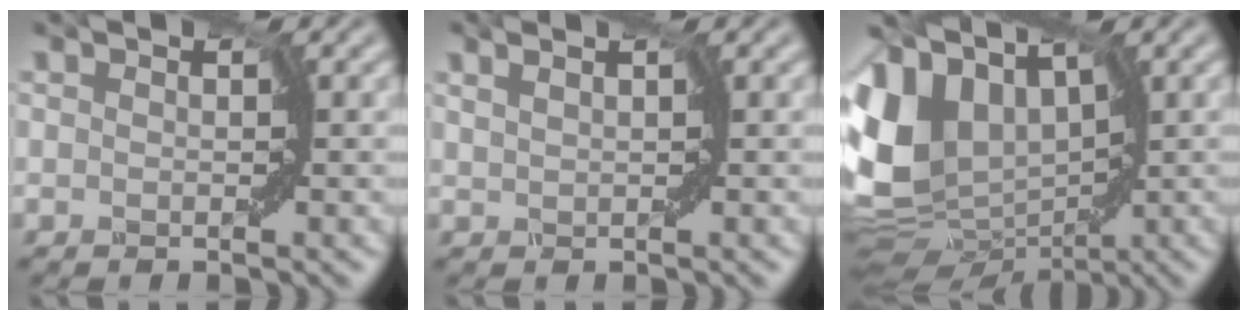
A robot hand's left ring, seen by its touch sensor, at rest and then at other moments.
{"total": 0.6, "force": [0.4, -0.5, -0.1], "torque": [-0.007, 0.004, 0.018]}
{"total": 10.2, "force": [1.8, 7.4, 6.8], "torque": [-0.182, 0.004, 0.042]}